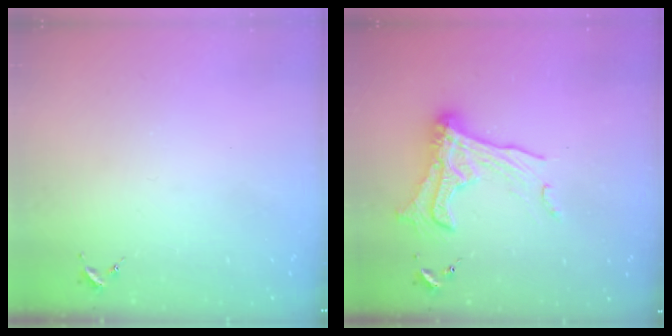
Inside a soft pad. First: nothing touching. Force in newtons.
{"total": 17.5, "press": 17.4, "slide": 1.6}